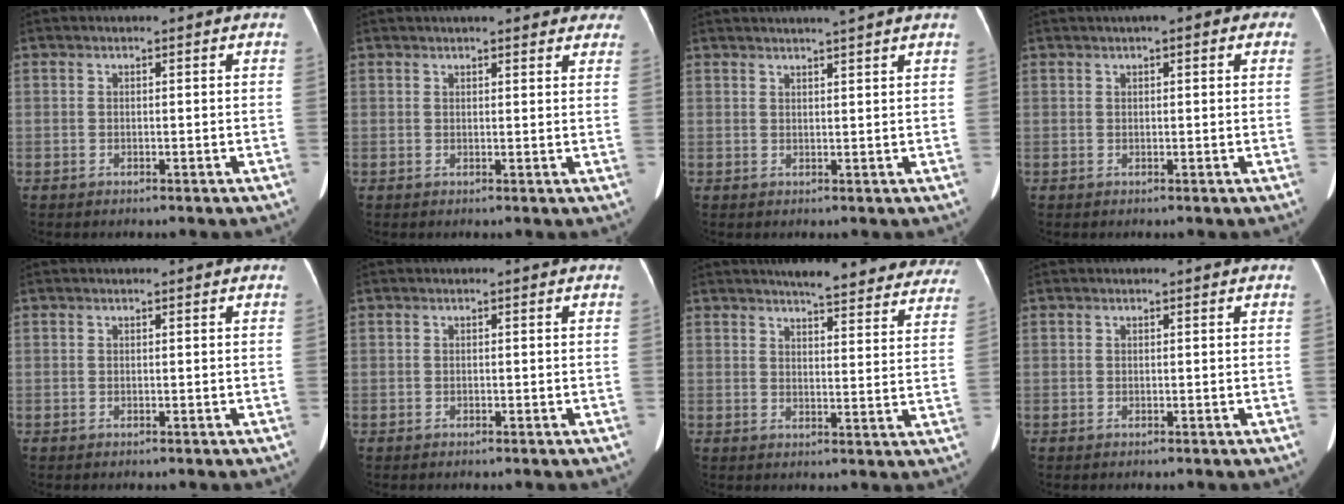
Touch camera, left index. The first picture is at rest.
{"total": 12.2, "force": [10.5, 3.0, 5.4], "torque": [-0.040, 0.017, 0.112]}
{"total": 5.5, "force": [4.7, -0.7, 2.7], "torque": [-0.039, 0.017, 0.062]}
{"total": 4.9, "force": [2.6, 1.4, 3.9], "torque": [-0.039, 0.025, 0.024]}
{"total": 0.0}
{"total": 0.0}
{"total": 19.5, "force": [17.5, 3.6, 7.9], "torque": [-0.082, -0.029, 0.191]}
{"total": 0.0}